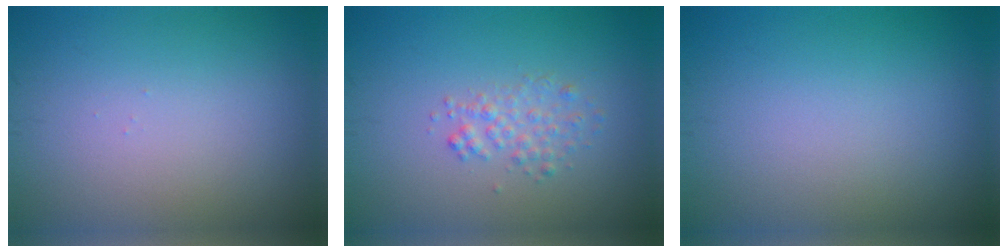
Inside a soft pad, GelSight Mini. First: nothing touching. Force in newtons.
{"total": 1.7, "press": 1.7, "slide": 0.1}
{"total": 0.0}